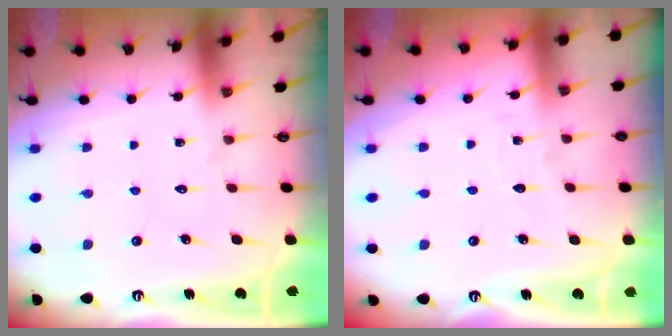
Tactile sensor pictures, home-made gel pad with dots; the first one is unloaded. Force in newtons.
{"total": 2.3, "press": 2.3, "slide": 0.3}